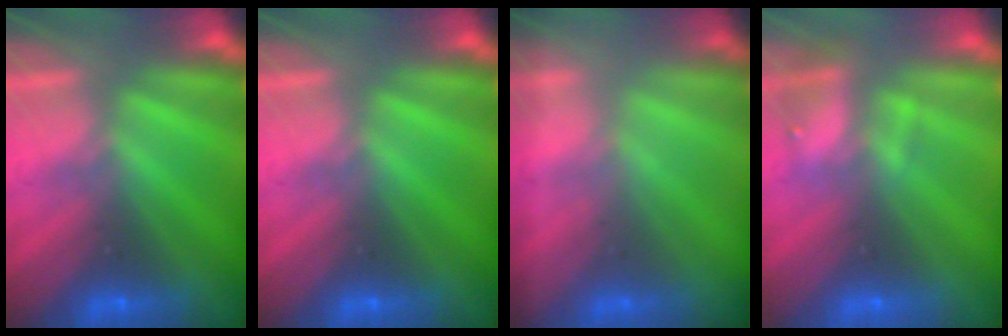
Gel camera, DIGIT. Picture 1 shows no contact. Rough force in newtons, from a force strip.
{"total": 0.0}
{"total": 1.7}
{"total": 2.3}